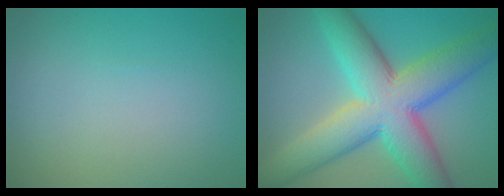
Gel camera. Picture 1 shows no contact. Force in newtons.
{"total": 12.1, "press": 12.1, "slide": 0.7}